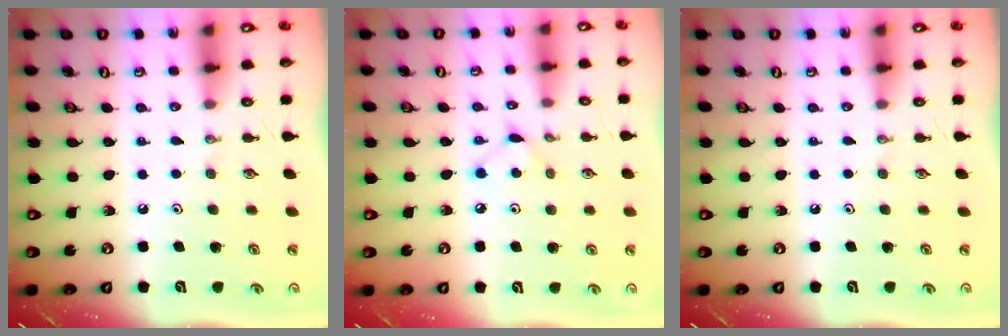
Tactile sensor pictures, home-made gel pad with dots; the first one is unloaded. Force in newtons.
{"total": 5.9, "press": 5.9, "slide": 0.6}
{"total": 0.0}